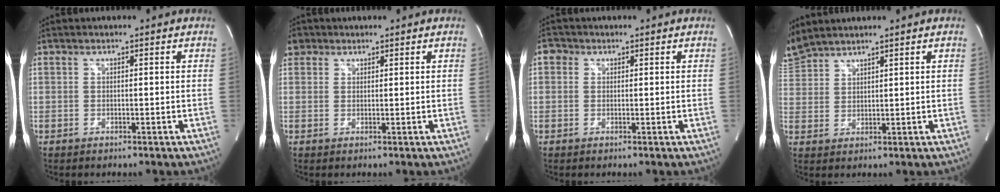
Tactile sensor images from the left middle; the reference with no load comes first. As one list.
[{"total": 2.7, "force": [1.6, 2.1, 0.3], "torque": [-0.003, 0.014, 0.026]}, {"total": 1.7, "force": [0.6, 1.5, 0.5], "torque": [0.000, 0.009, 0.005]}, {"total": 5.0, "force": [4.9, 0.3, 0.6], "torque": [-0.032, 0.019, 0.107]}]